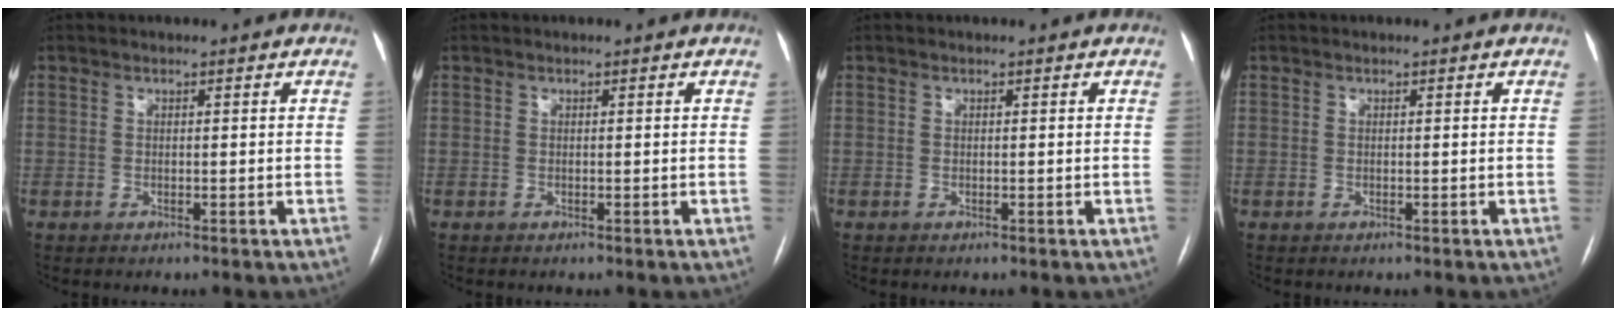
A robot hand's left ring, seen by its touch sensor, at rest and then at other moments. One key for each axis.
{"total": 0.0}
{"total": 0.0}
{"total": 0.0}